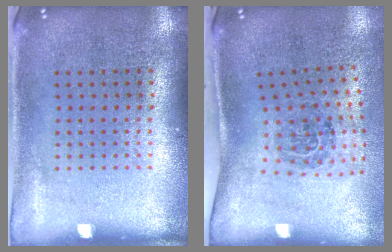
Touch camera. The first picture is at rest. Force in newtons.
{"total": 1.8, "press": 1.1, "slide": 1.4}